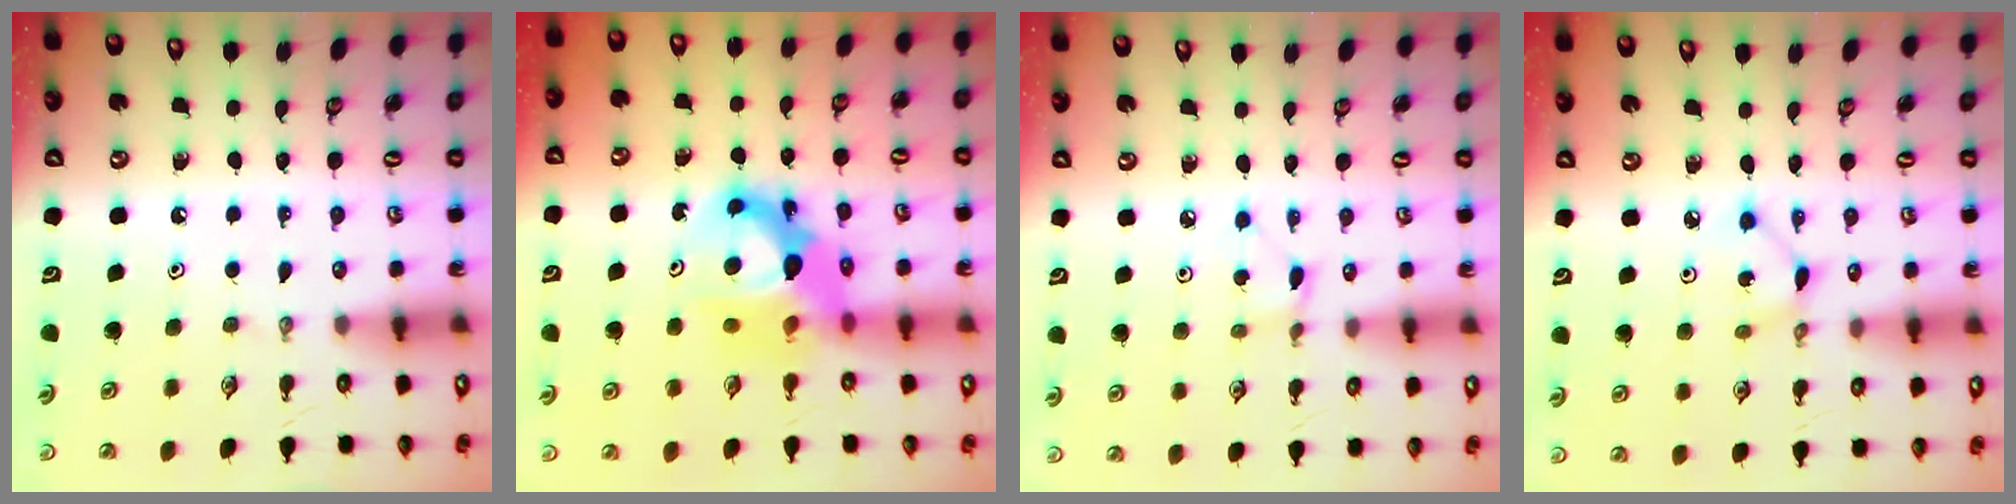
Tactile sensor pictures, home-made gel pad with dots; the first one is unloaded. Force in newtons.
{"total": 12.4, "press": 12.3, "slide": 1.1}
{"total": 1.3, "press": 1.2, "slide": 0.1}
{"total": 1.7, "press": 1.7, "slide": 0.1}